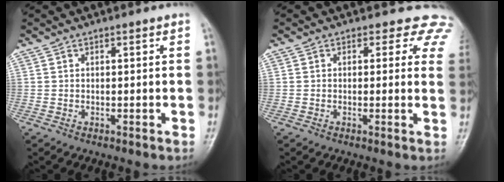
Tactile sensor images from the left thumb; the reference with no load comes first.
{"total": 6.2, "force": [4.8, 3.8, 1.1], "torque": [0.034, -0.014, 0.021]}